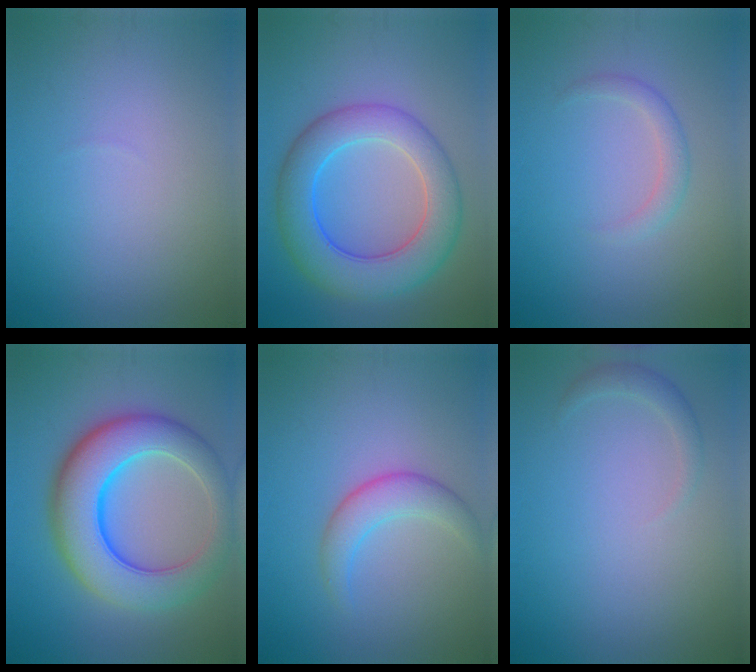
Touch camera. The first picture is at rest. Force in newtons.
{"total": 8.1, "press": 8.1, "slide": 0.1}
{"total": 1.8, "press": 1.7, "slide": 0.1}
{"total": 10.4, "press": 10.4, "slide": 0.5}
{"total": 3.1, "press": 3.1, "slide": 0.1}
{"total": 1.4, "press": 1.4, "slide": 0.1}